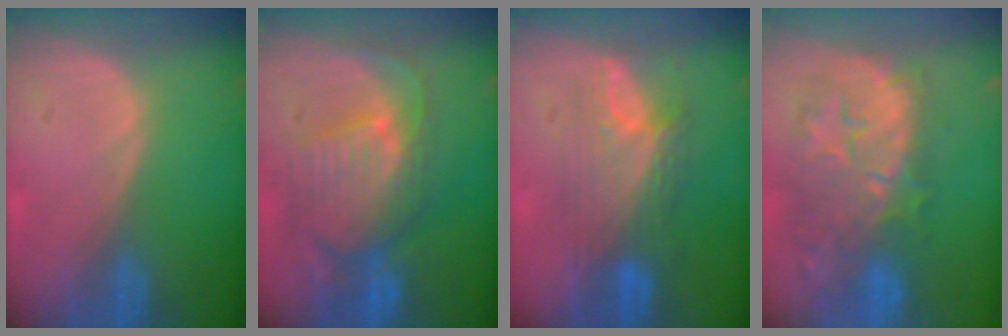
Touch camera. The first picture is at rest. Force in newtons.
{"total": 10.2, "press": 9.2, "slide": 4.4}
{"total": 7.3, "press": 7.1, "slide": 1.3}
{"total": 11.3, "press": 10.4, "slide": 4.3}